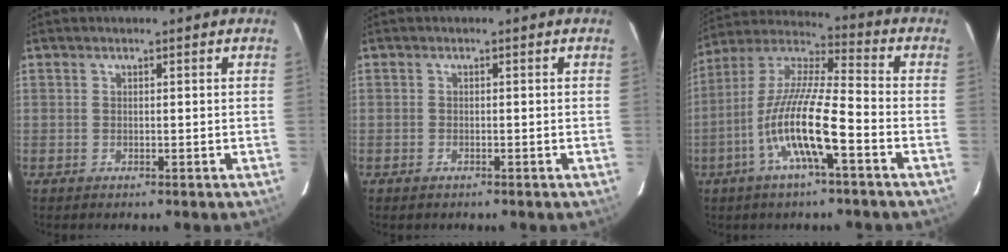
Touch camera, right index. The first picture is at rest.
{"total": 0.8, "force": [-0.7, 0.5, 0.2], "torque": [-0.005, 0.000, -0.012]}
{"total": 14.2, "force": [-5.7, 1.9, 12.8], "torque": [-0.253, -0.004, -0.115]}